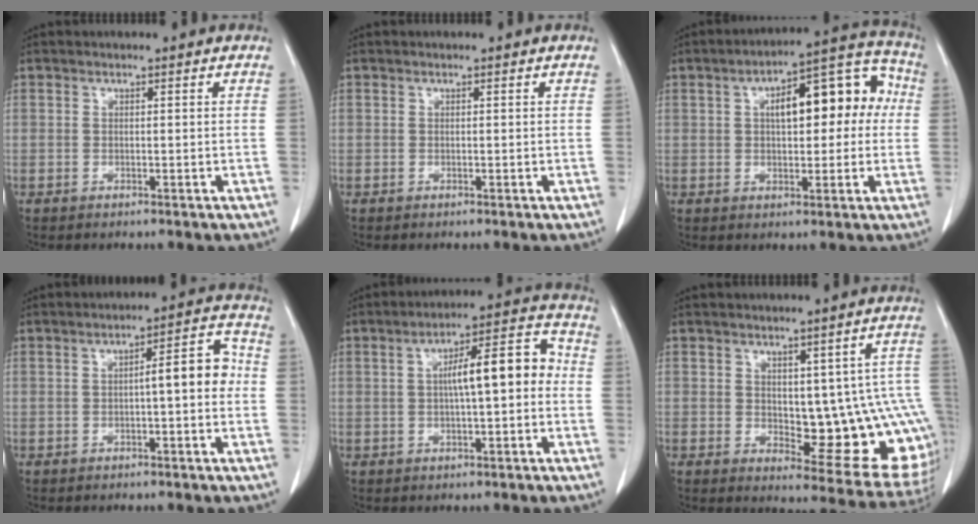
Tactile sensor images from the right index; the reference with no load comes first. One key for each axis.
{"total": 0.0}
{"total": 13.3, "fx": 2.3, "fy": 5.5, "fz": 11.9, "tx": -0.156, "ty": 0.051, "tz": 0.035}
{"total": 6.0, "fx": -0.5, "fy": 1.4, "fz": 5.9, "tx": -0.076, "ty": 0.026, "tz": -0.008}
{"total": 9.5, "fx": 0.1, "fy": 2.2, "fz": 9.2, "tx": -0.139, "ty": 0.037, "tz": 0.001}
{"total": 13.6, "fx": -0.1, "fy": 5.0, "fz": 12.6, "tx": -0.120, "ty": 0.008, "tz": 0.016}